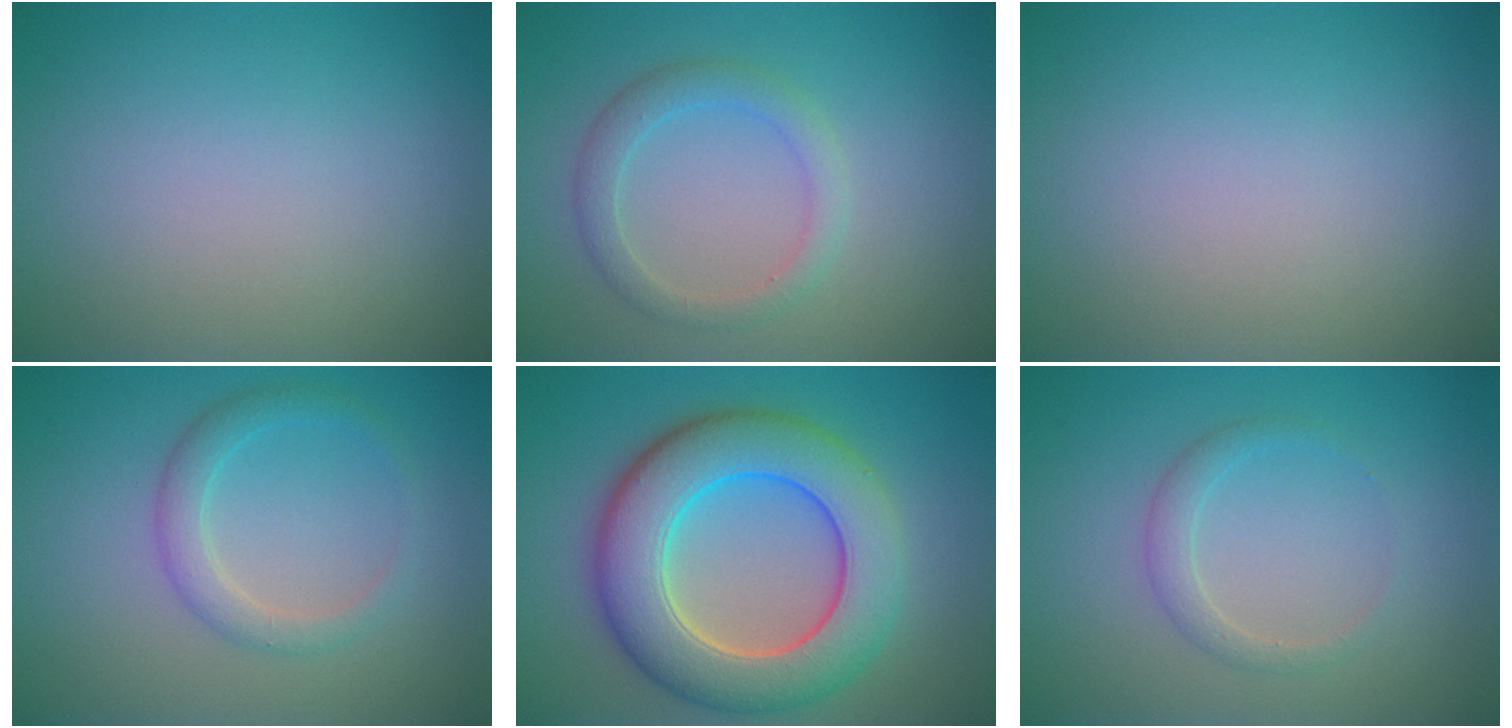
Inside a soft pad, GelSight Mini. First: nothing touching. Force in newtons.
{"total": 2.4, "press": 2.4, "slide": 0.2}
{"total": 0.0}
{"total": 2.3, "press": 2.3, "slide": 0.0}
{"total": 9.8, "press": 9.8, "slide": 0.4}
{"total": 1.6, "press": 1.6, "slide": 0.1}